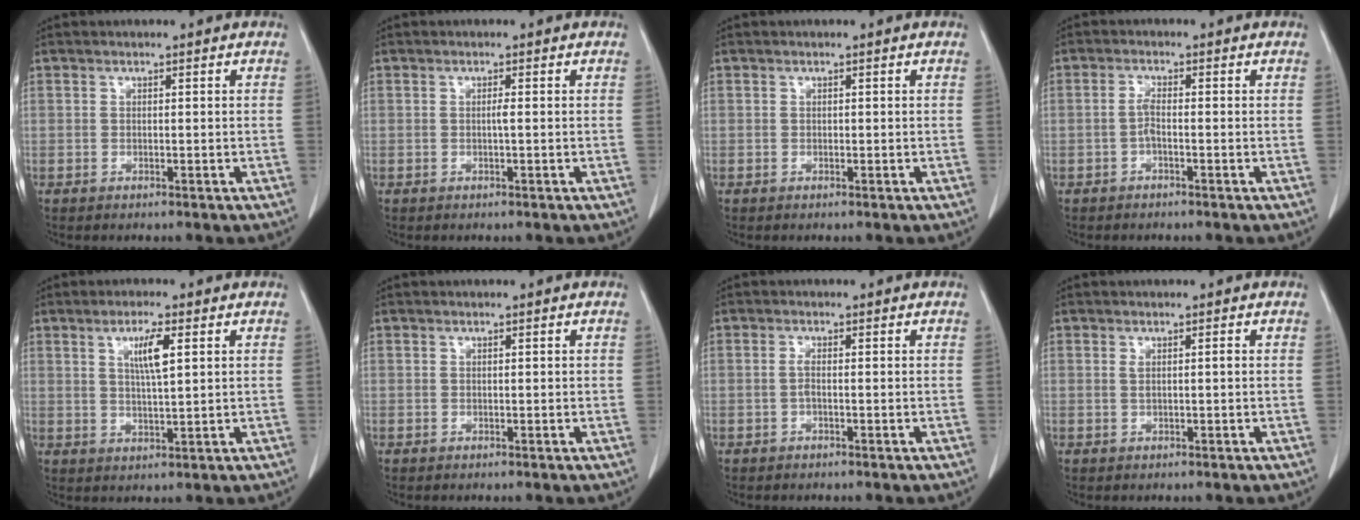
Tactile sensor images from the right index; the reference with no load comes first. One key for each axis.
{"total": 0.7, "fx": -0.1, "fy": -0.1, "fz": 0.7, "tx": -0.011, "ty": 0.000, "tz": -0.003}
{"total": 0.0}
{"total": 1.7, "fx": -0.6, "fy": 0.2, "fz": 1.6, "tx": -0.029, "ty": 0.004, "tz": -0.014}
{"total": 4.9, "fx": 1.8, "fy": 0.4, "fz": 4.6, "tx": -0.083, "ty": -0.002, "tz": 0.033}
{"total": 0.0}
{"total": 1.0, "fx": -0.2, "fy": 0.1, "fz": 1.0, "tx": -0.017, "ty": 0.004, "tz": -0.006}
{"total": 1.0, "fx": 0.2, "fy": 0.1, "fz": 1.0, "tx": -0.021, "ty": 0.005, "tz": 0.008}